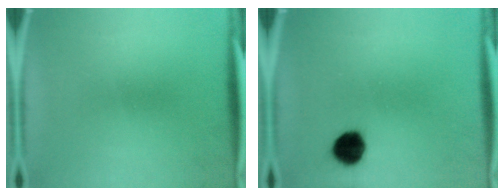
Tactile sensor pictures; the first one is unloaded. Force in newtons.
{"total": 6.9}